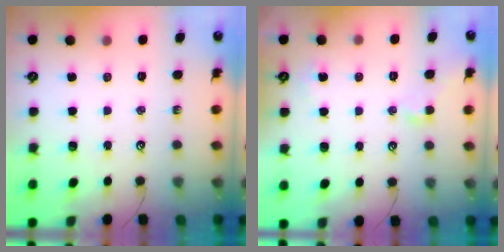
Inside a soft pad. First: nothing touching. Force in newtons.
{"total": 1.7, "press": 1.6, "slide": 0.6}